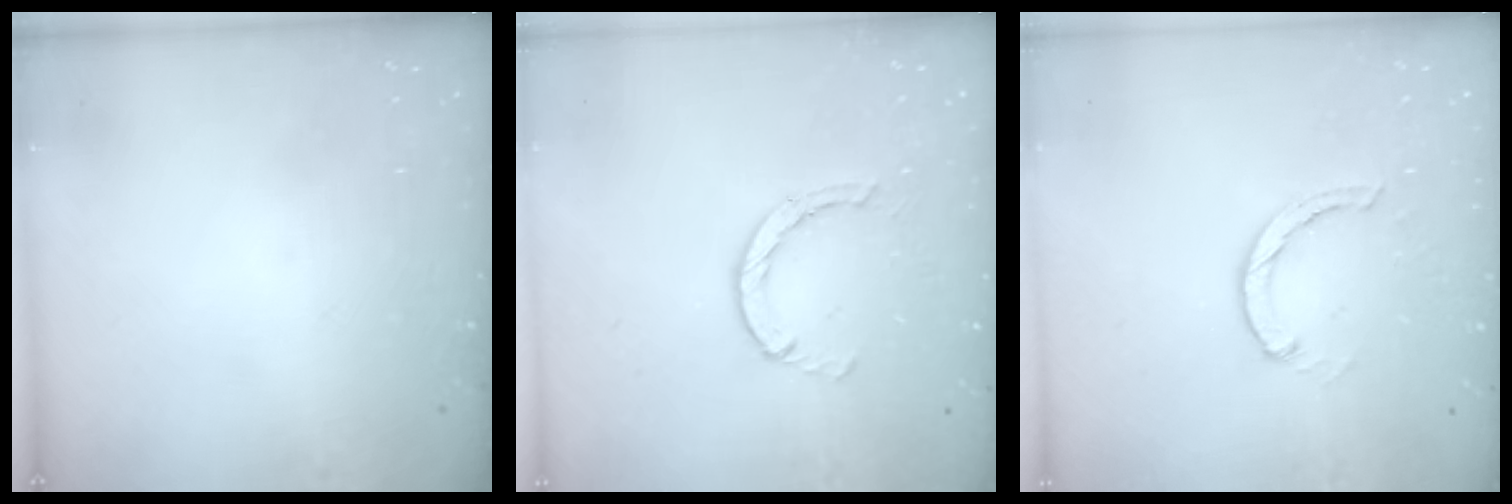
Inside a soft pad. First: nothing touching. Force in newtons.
{"total": 2.9, "press": 2.8, "slide": 0.4}
{"total": 1.3, "press": 1.2, "slide": 0.3}